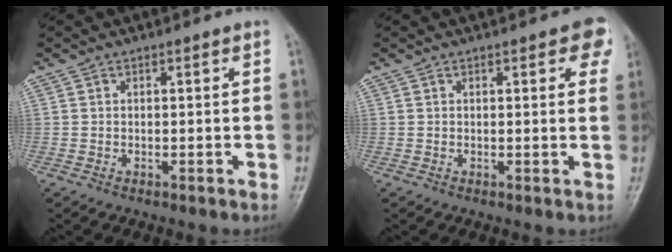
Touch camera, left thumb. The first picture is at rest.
{"total": 4.8, "force": [2.3, 1.8, 3.9], "torque": [-0.023, -0.002, 0.017]}